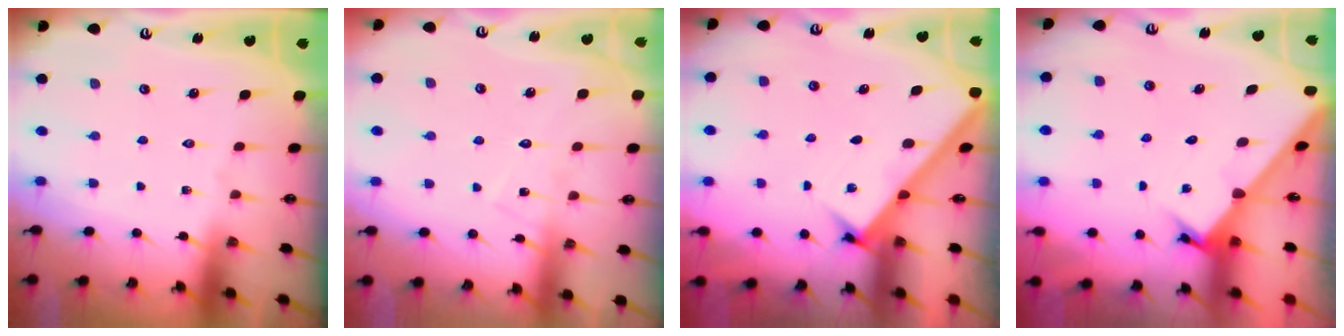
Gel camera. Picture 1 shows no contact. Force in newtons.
{"total": 7.6, "press": 7.6, "slide": 0.4}
{"total": 2.6, "press": 2.6, "slide": 0.3}
{"total": 2.1, "press": 2.1, "slide": 0.2}